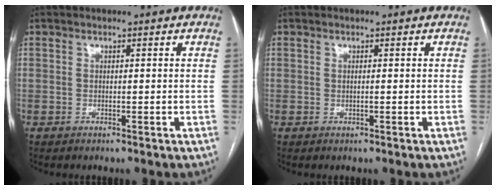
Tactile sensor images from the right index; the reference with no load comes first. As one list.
[{"total": 0.0}]